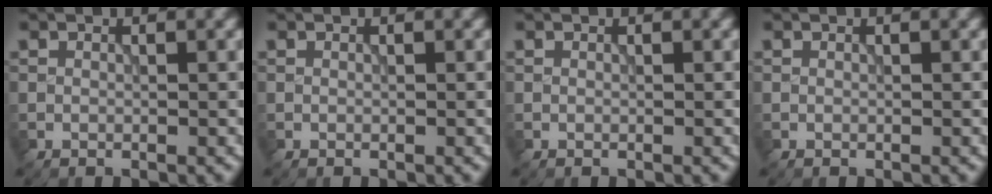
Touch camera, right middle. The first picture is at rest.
{"total": 0.0}
{"total": 0.0}
{"total": 0.0}